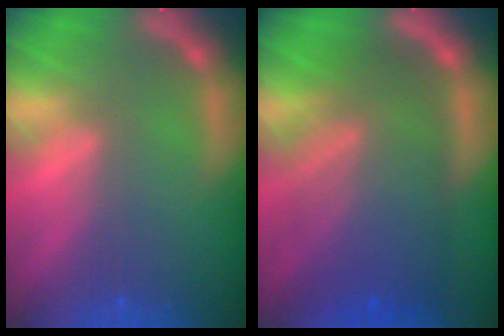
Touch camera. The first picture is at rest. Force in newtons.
{"total": 10.0}